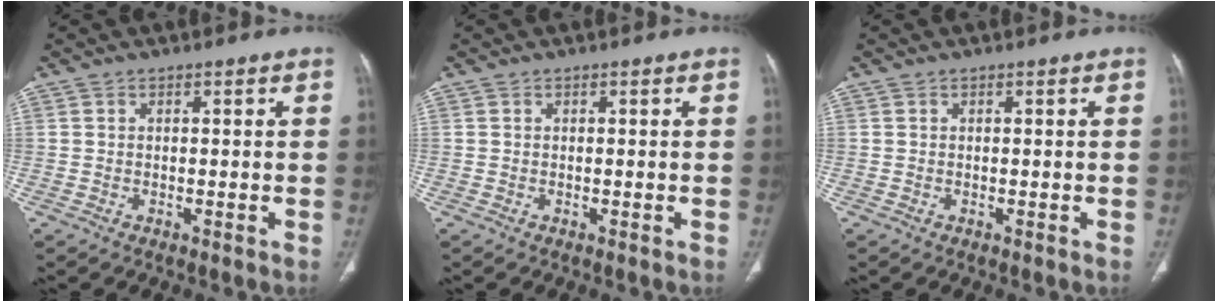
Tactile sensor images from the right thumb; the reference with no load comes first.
{"total": 0.0}
{"total": 0.0}